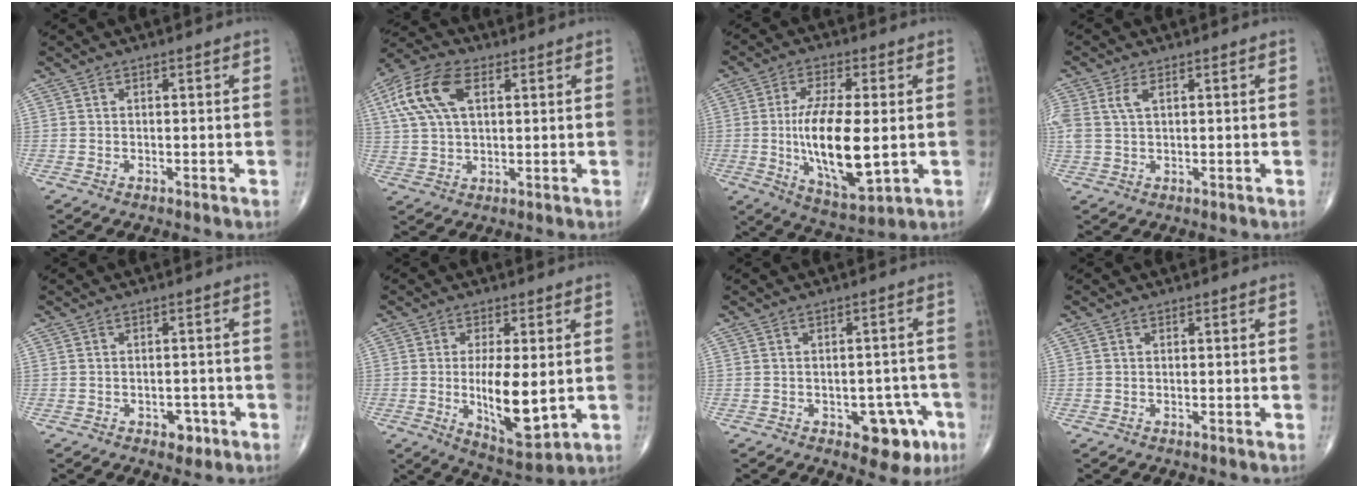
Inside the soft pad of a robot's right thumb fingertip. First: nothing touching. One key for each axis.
{"total": 12.8, "fx": 4.3, "fy": 6.9, "fz": 9.9, "tx": -0.210, "ty": 0.013, "tz": 0.079}
{"total": 15.9, "fx": -1.0, "fy": 5.9, "fz": 14.8, "tx": -0.263, "ty": -0.017, "tz": -0.008}
{"total": 4.3, "fx": 1.5, "fy": 2.1, "fz": 3.4, "tx": -0.090, "ty": 0.011, "tz": 0.034}
{"total": 2.9, "fx": -1.4, "fy": 1.9, "fz": 1.6, "tx": -0.007, "ty": 0.005, "tz": -0.015}
{"total": 11.4, "fx": -0.6, "fy": 4.1, "fz": 10.6, "tx": -0.172, "ty": -0.028, "tz": 0.001}
{"total": 8.1, "fx": -3.6, "fy": 4.6, "fz": 5.7, "tx": -0.036, "ty": 0.022, "tz": -0.038}
{"total": 0.0}